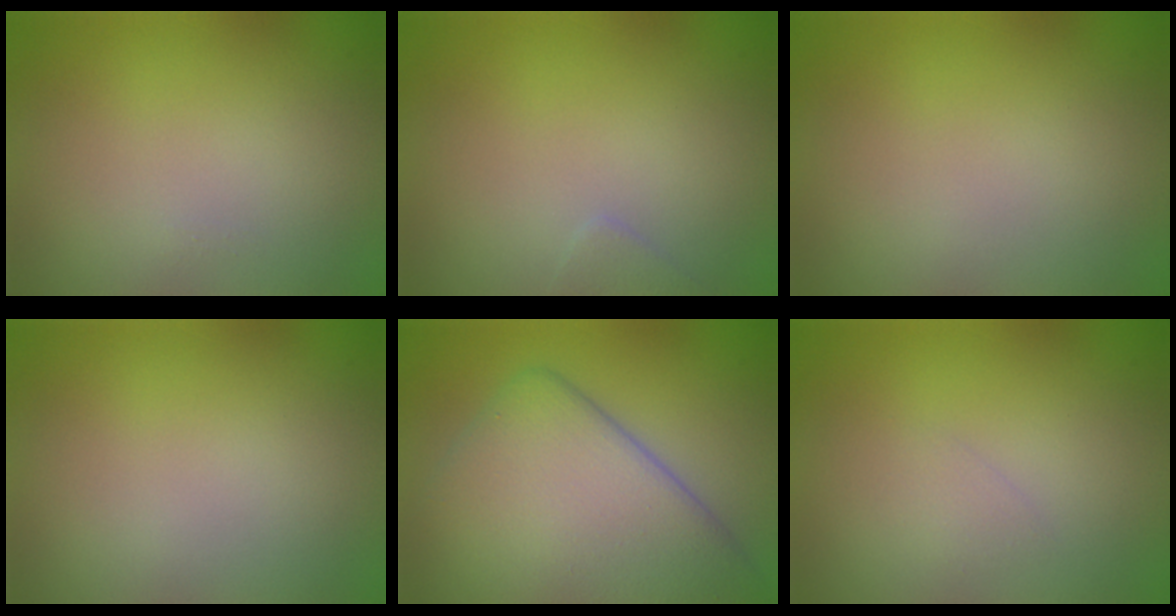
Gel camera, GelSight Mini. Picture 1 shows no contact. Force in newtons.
{"total": 1.0, "press": 1.0, "slide": 0.1}
{"total": 0.0}
{"total": 0.0}
{"total": 10.7, "press": 10.7, "slide": 0.6}
{"total": 0.7, "press": 0.7, "slide": 0.1}